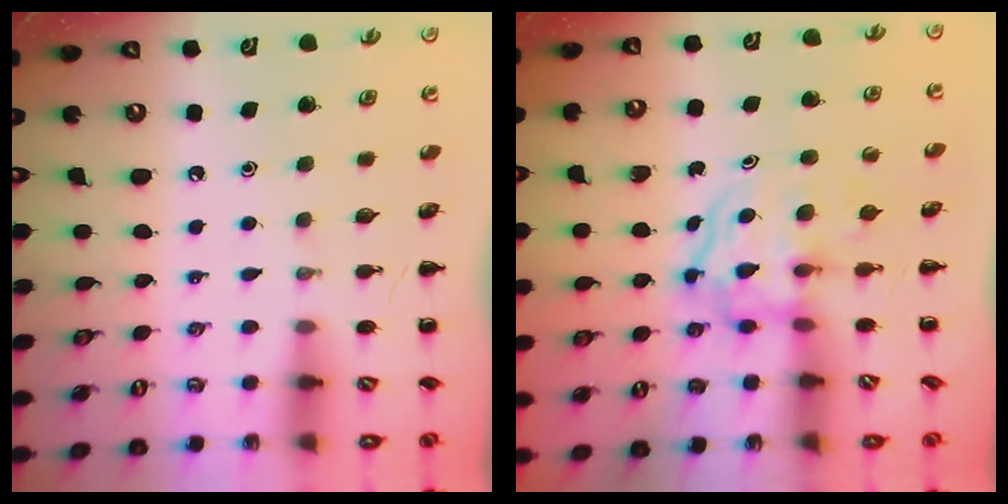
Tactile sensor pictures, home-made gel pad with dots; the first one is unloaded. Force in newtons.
{"total": 3.7, "press": 3.7, "slide": 0.4}